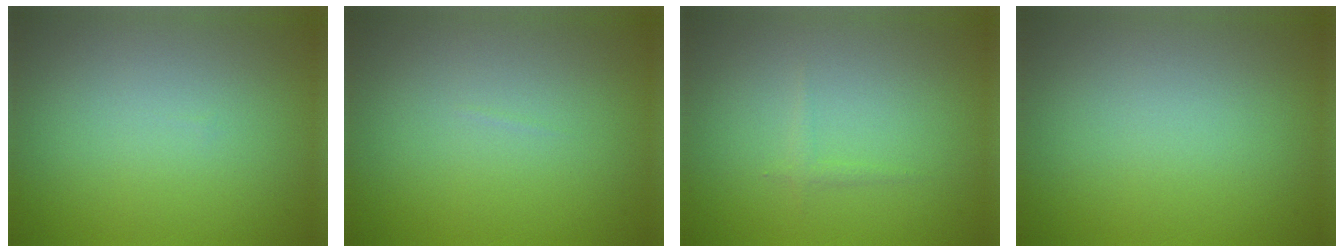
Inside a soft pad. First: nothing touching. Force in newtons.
{"total": 0.0}
{"total": 0.6, "press": 0.6, "slide": 0.0}
{"total": 0.0}